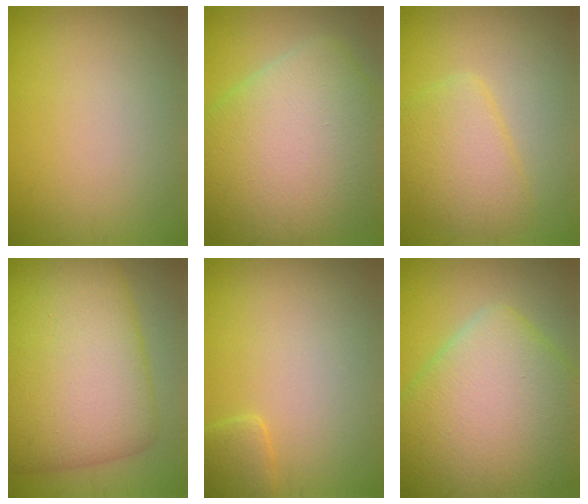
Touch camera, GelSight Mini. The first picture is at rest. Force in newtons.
{"total": 12.2, "press": 12.2, "slide": 0.7}
{"total": 3.9, "press": 3.9, "slide": 0.4}
{"total": 13.2, "press": 13.2, "slide": 0.3}
{"total": 1.6, "press": 1.6, "slide": 0.1}
{"total": 12.9, "press": 12.9, "slide": 0.5}